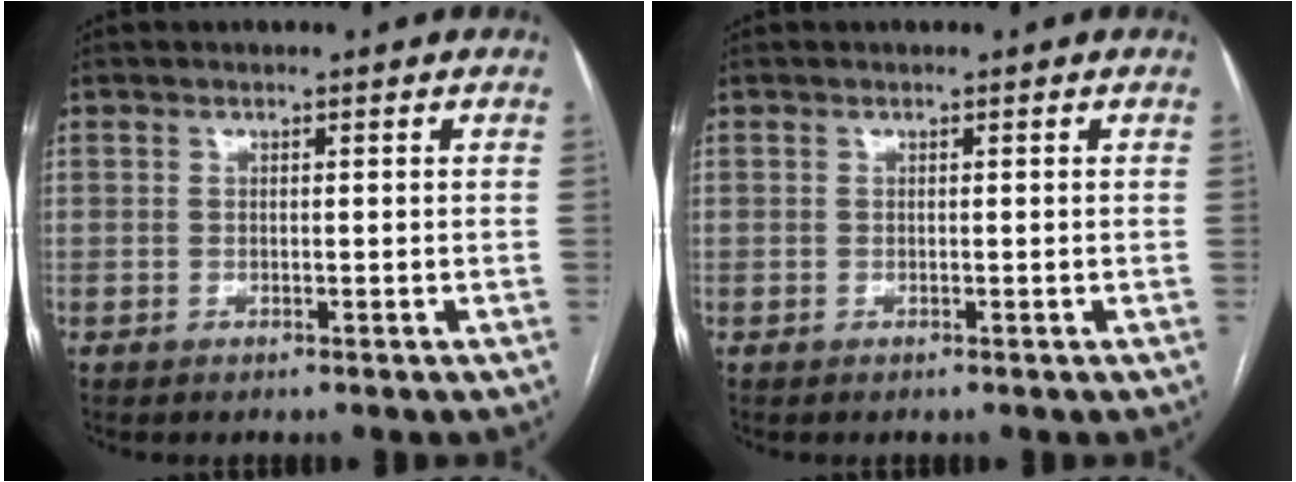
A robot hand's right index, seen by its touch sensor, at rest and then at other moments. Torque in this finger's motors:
{"motor_torque": [0.00, 0.00, 0.00, 0.00]}